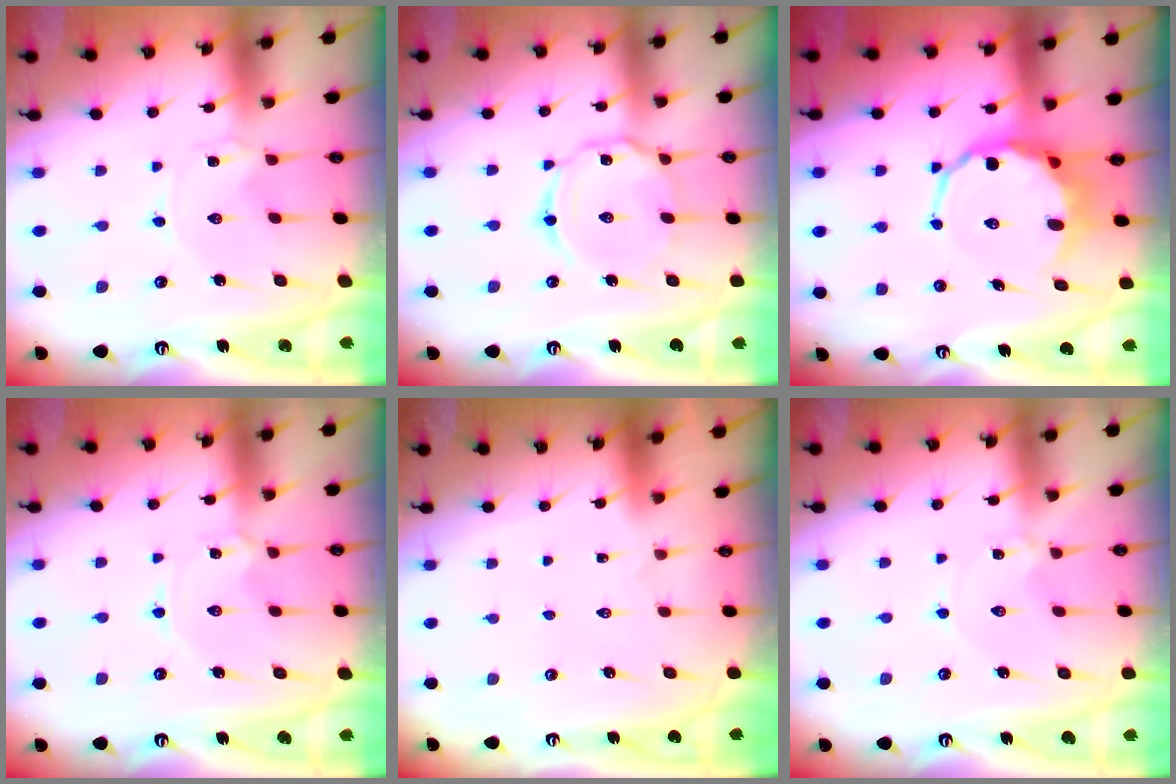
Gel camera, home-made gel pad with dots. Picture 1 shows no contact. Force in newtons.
{"total": 9.4, "press": 9.4, "slide": 0.6}
{"total": 8.8, "press": 8.4, "slide": 2.6}
{"total": 1.7, "press": 1.7, "slide": 0.2}
{"total": 1.5, "press": 1.5, "slide": 0.1}
{"total": 0.9, "press": 0.9, "slide": 0.2}